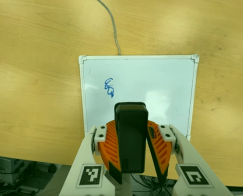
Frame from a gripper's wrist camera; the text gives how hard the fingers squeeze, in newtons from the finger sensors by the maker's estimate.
{"total": 10.9, "left": 9.7, "right": 12.0}